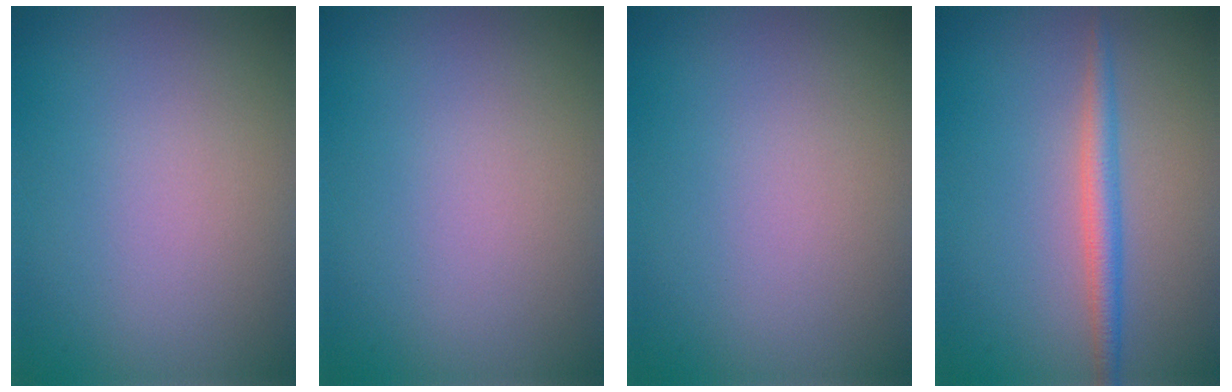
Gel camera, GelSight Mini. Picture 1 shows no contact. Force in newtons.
{"total": 0.0}
{"total": 0.0}
{"total": 2.3, "press": 2.3, "slide": 0.1}